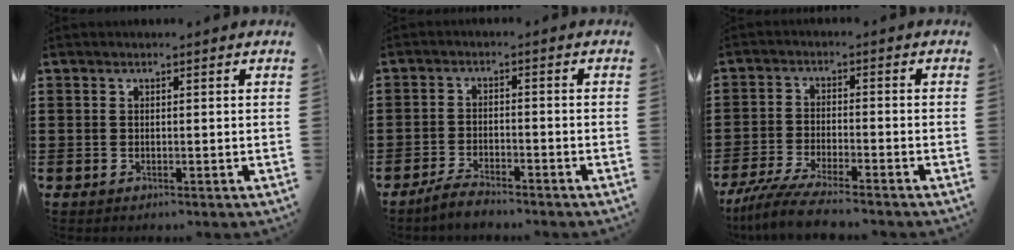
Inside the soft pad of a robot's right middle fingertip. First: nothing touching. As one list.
[{"total": 2.9, "force": [-2.8, 0.3, 0.8], "torque": [-0.024, 0.004, -0.060]}, {"total": 5.9, "force": [-5.3, 0.1, 2.7], "torque": [-0.071, -0.018, -0.105]}]